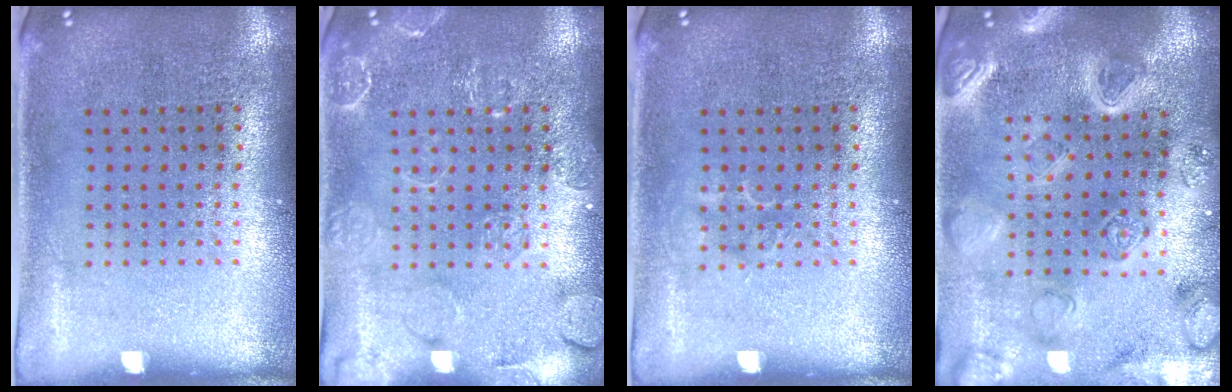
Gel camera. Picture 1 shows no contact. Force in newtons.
{"total": 3.3, "press": 3.2, "slide": 0.4}
{"total": 0.9, "press": 0.9, "slide": 0.3}
{"total": 4.0, "press": 3.6, "slide": 1.7}